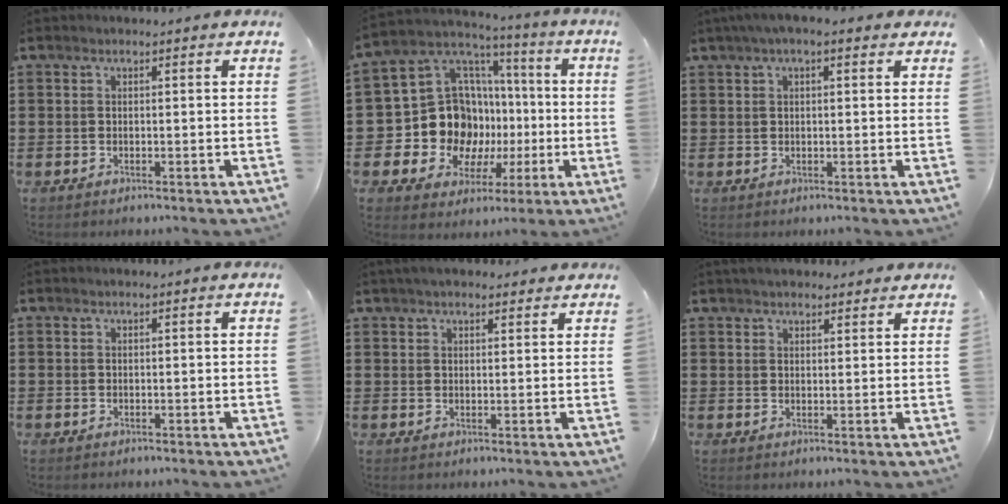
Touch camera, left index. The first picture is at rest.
{"total": 14.9, "force": [-2.3, 13.4, 5.9], "torque": [-0.154, -0.009, -0.023]}
{"total": 2.8, "force": [1.4, 0.8, 2.3], "torque": [-0.047, 0.007, 0.023]}
{"total": 0.0}
{"total": 2.7, "force": [2.3, 0.8, 1.1], "torque": [-0.028, 0.004, 0.044]}
{"total": 2.6, "force": [2.5, 0.7, 0.5], "torque": [-0.014, 0.001, 0.047]}